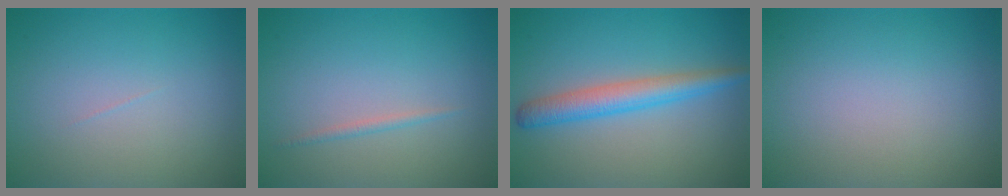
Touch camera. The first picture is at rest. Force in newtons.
{"total": 0.7, "press": 0.7, "slide": 0.1}
{"total": 3.7, "press": 3.7, "slide": 0.1}
{"total": 0.0}